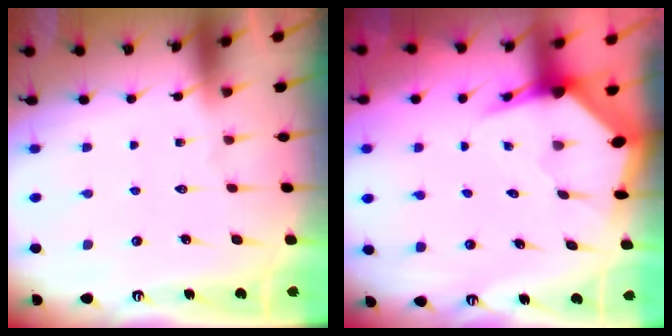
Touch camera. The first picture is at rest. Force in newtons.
{"total": 4.9, "press": 4.9, "slide": 0.6}